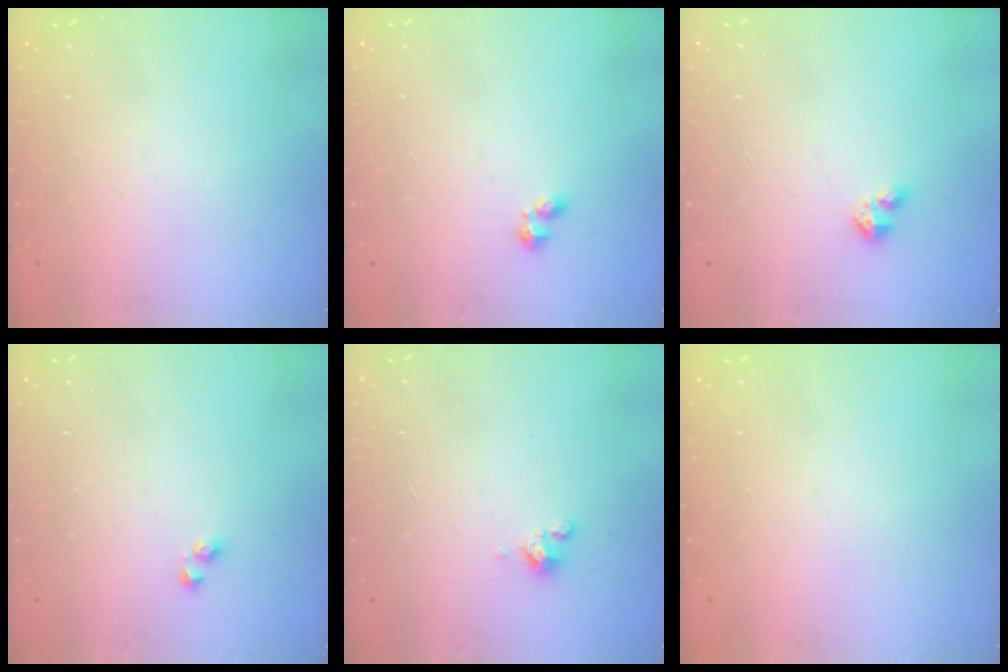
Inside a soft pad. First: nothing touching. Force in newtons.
{"total": 2.2, "press": 2.1, "slide": 0.6}
{"total": 2.1, "press": 2.1, "slide": 0.2}
{"total": 2.9, "press": 2.7, "slide": 1.1}
{"total": 1.8, "press": 1.7, "slide": 0.4}
{"total": 0.0}